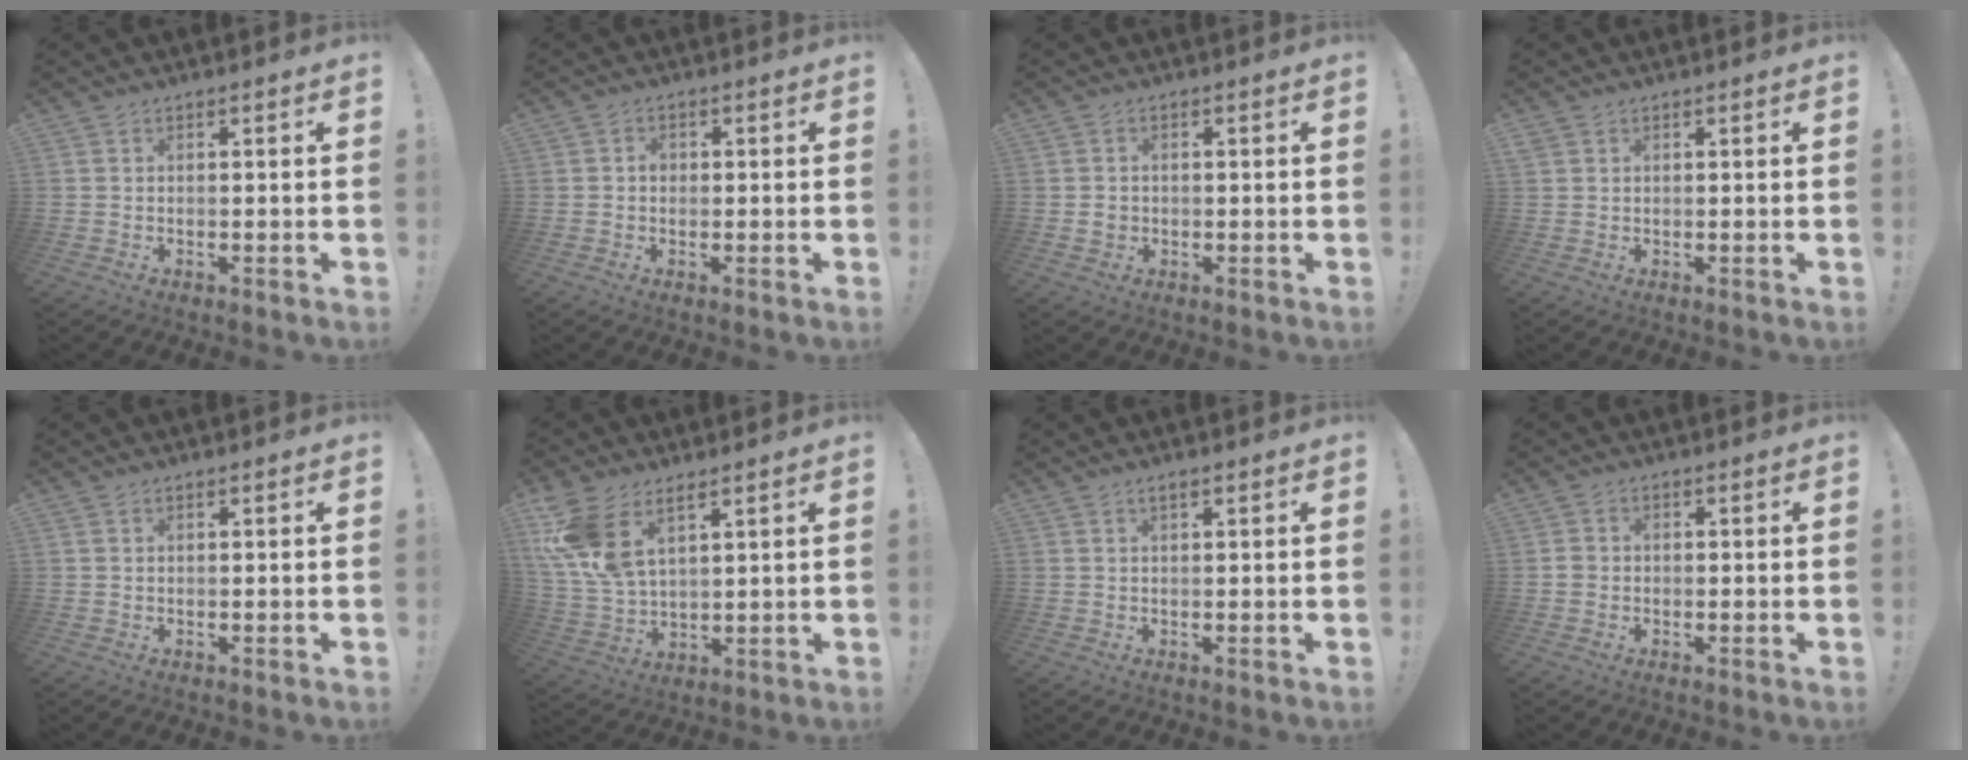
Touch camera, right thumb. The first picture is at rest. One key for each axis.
{"total": 1.8, "fx": -0.2, "fy": 1.5, "fz": 0.9, "tx": -0.009, "ty": 0.003, "tz": -0.007}
{"total": 2.1, "fx": -0.3, "fy": 1.8, "fz": 1.0, "tx": -0.012, "ty": 0.002, "tz": -0.004}
{"total": 1.3, "fx": 0.9, "fy": 0.9, "fz": 0.3, "tx": 0.001, "ty": -0.003, "tz": 0.015}
{"total": 0.7, "fx": 0.4, "fy": 0.5, "fz": 0.3, "tx": -0.009, "ty": 0.003, "tz": 0.008}
{"total": 11.7, "fx": 6.7, "fy": 6.1, "fz": 7.4, "tx": -0.155, "ty": -0.031, "tz": 0.131}
{"total": 1.5, "fx": 0.9, "fy": 0.5, "fz": 1.1, "tx": -0.027, "ty": 0.004, "tz": 0.017}
{"total": 2.3, "fx": -0.5, "fy": 2.0, "fz": 1.0, "tx": -0.015, "ty": 0.009, "tz": -0.008}